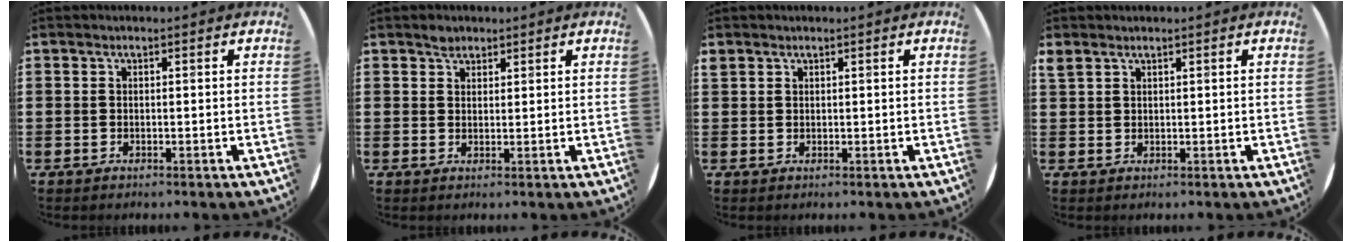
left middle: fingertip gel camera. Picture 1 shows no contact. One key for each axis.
{"total": 1.6, "fx": 1.4, "fy": 0.7, "fz": 0.1, "tx": 0.005, "ty": 0.000, "tz": 0.025}
{"total": 0.7, "fx": 0.6, "fy": 0.2, "fz": -0.2, "tx": 0.010, "ty": 0.000, "tz": 0.010}
{"total": 1.0, "fx": 1.0, "fy": 0.3, "fz": 0.0, "tx": -0.001, "ty": 0.001, "tz": 0.019}